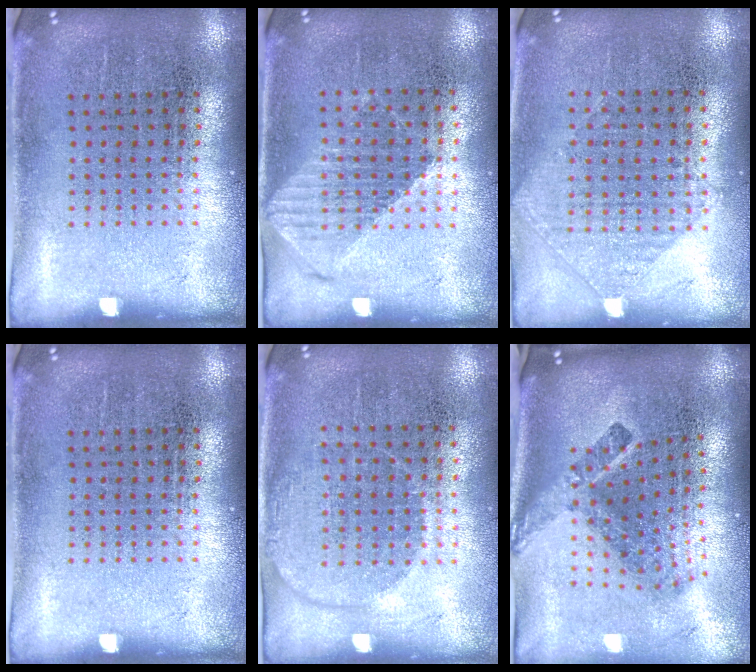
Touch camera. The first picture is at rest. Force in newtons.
{"total": 1.2, "press": 1.1, "slide": 0.5}
{"total": 0.9, "press": 0.8, "slide": 0.3}
{"total": 0.0}
{"total": 1.4, "press": 1.2, "slide": 0.6}
{"total": 2.6, "press": 1.6, "slide": 2.0}